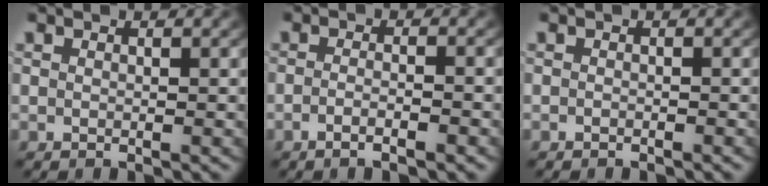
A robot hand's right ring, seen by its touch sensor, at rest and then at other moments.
{"total": 2.2, "force": [-1.8, 0.1, 1.3], "torque": [-0.027, -0.004, -0.032]}
{"total": 0.6, "force": [-0.6, -0.1, 0.0], "torque": [-0.005, -0.007, -0.005]}